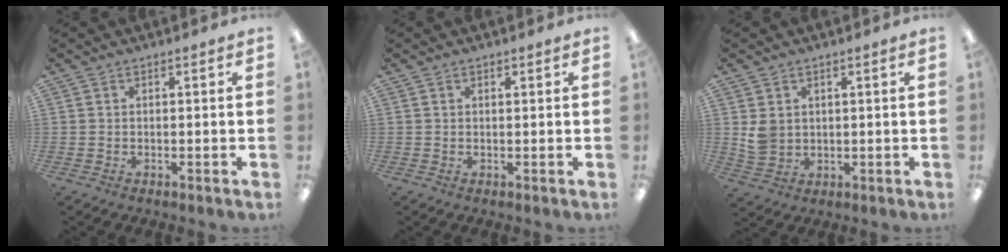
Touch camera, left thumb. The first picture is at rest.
{"total": 0.5, "force": [0.4, 0.2, 0.2], "torque": [0.003, -0.003, 0.007]}
{"total": 4.0, "force": [1.4, 3.4, 1.6], "torque": [-0.028, 0.001, 0.029]}